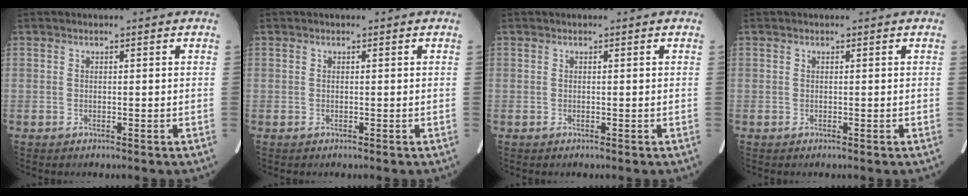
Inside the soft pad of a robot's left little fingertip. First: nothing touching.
{"total": 0.0}
{"total": 0.0}
{"total": 0.0}